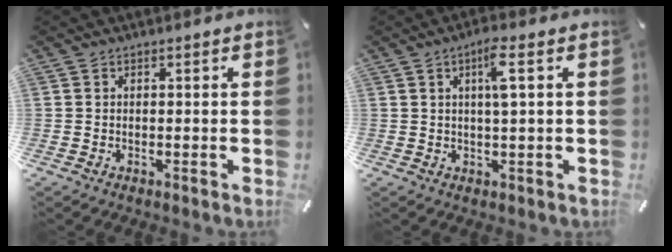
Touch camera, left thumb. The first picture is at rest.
{"total": 5.5, "force": [1.5, 0.6, 5.2], "torque": [-0.097, -0.002, 0.020]}